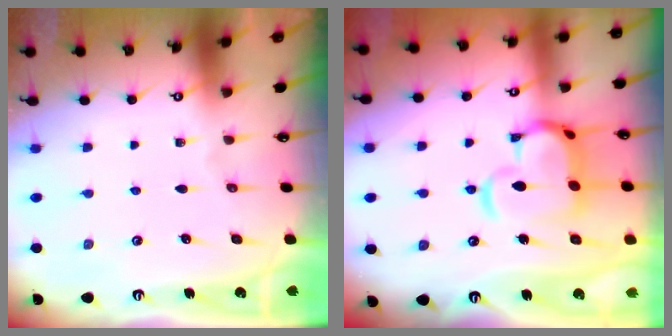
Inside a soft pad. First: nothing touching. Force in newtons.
{"total": 9.0, "press": 8.9, "slide": 1.4}